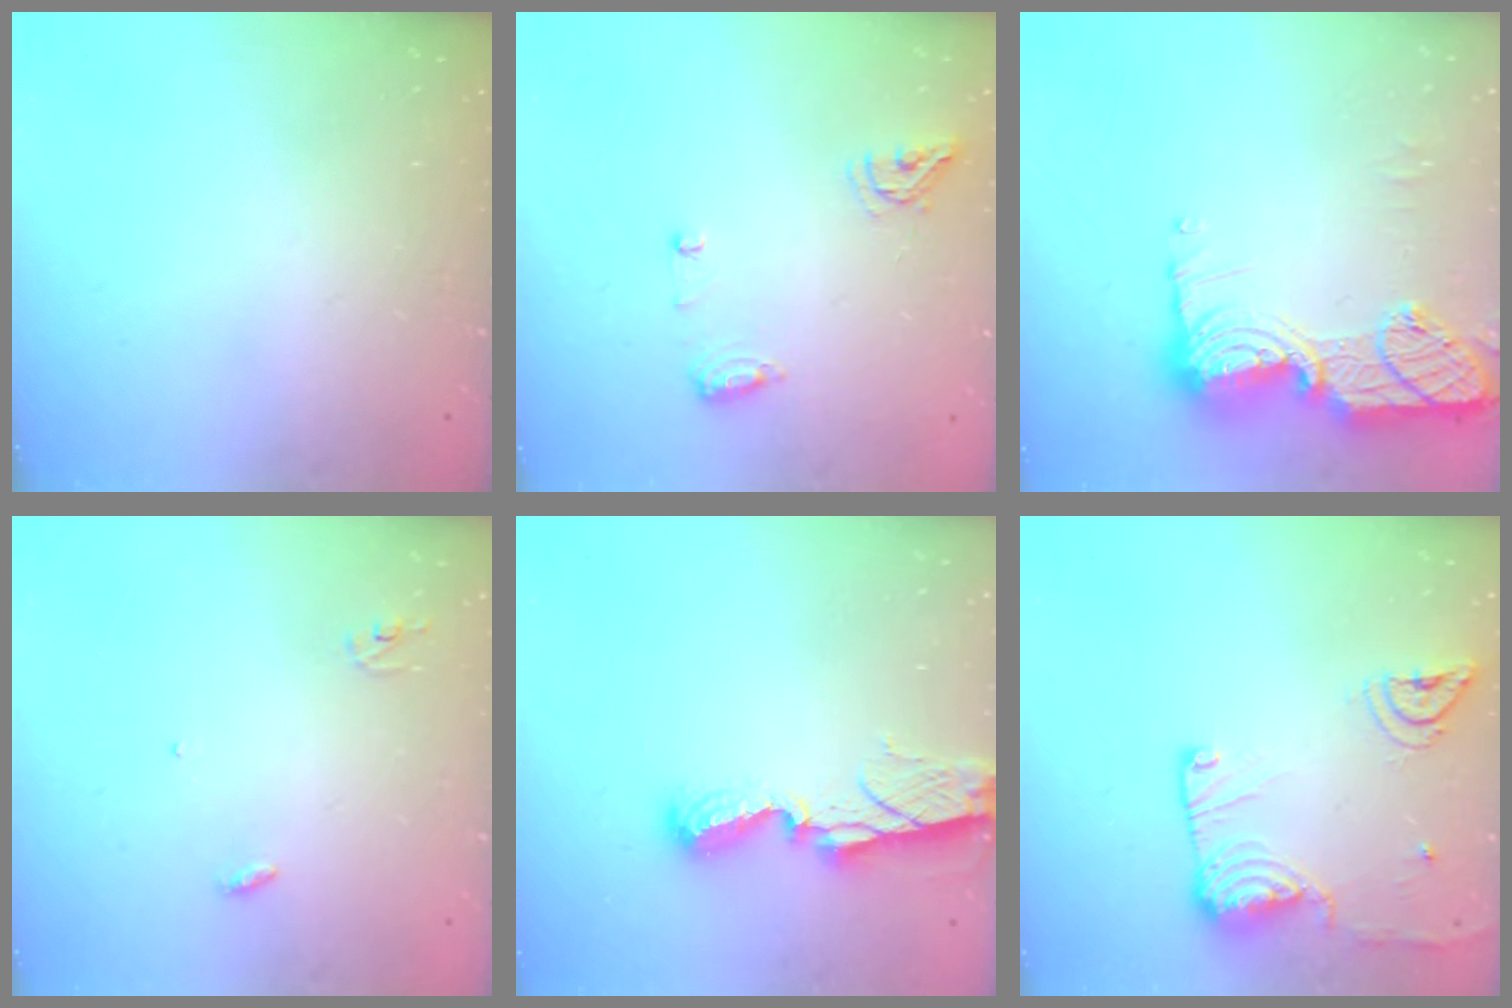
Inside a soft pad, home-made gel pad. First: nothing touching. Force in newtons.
{"total": 7.4, "press": 7.4, "slide": 1.0}
{"total": 16.5, "press": 16.4, "slide": 1.2}
{"total": 2.9, "press": 2.9, "slide": 0.2}
{"total": 8.4, "press": 8.4, "slide": 1.1}
{"total": 13.5, "press": 13.4, "slide": 1.7}